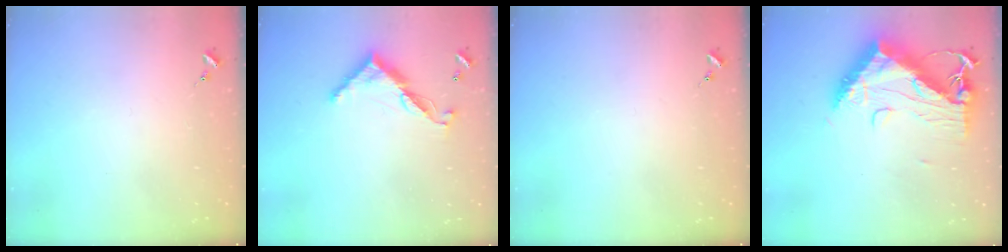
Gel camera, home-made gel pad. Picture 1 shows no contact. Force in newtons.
{"total": 10.6, "press": 10.6, "slide": 0.4}
{"total": 0.0}
{"total": 18.8, "press": 18.7, "slide": 1.7}